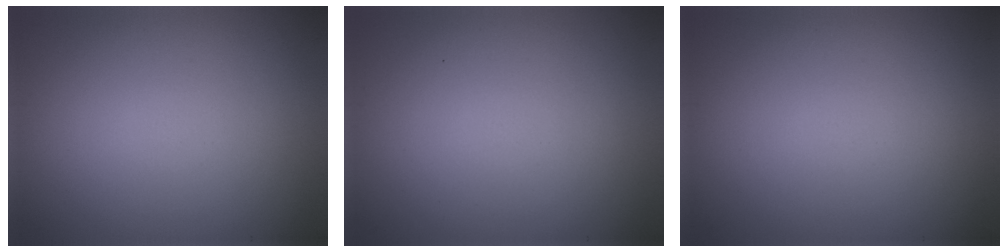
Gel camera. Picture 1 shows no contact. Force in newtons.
{"total": 0.0}
{"total": 0.0}